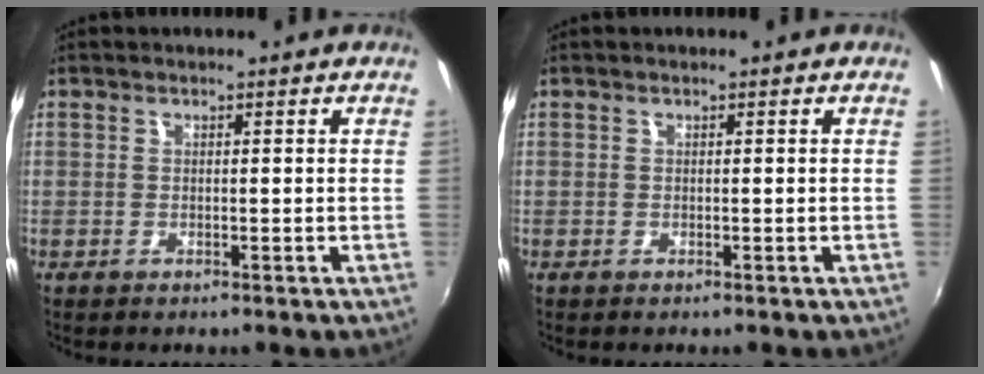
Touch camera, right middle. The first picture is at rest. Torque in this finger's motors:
{"motor_torque": [0.00, 0.00, 0.00, 0.00]}